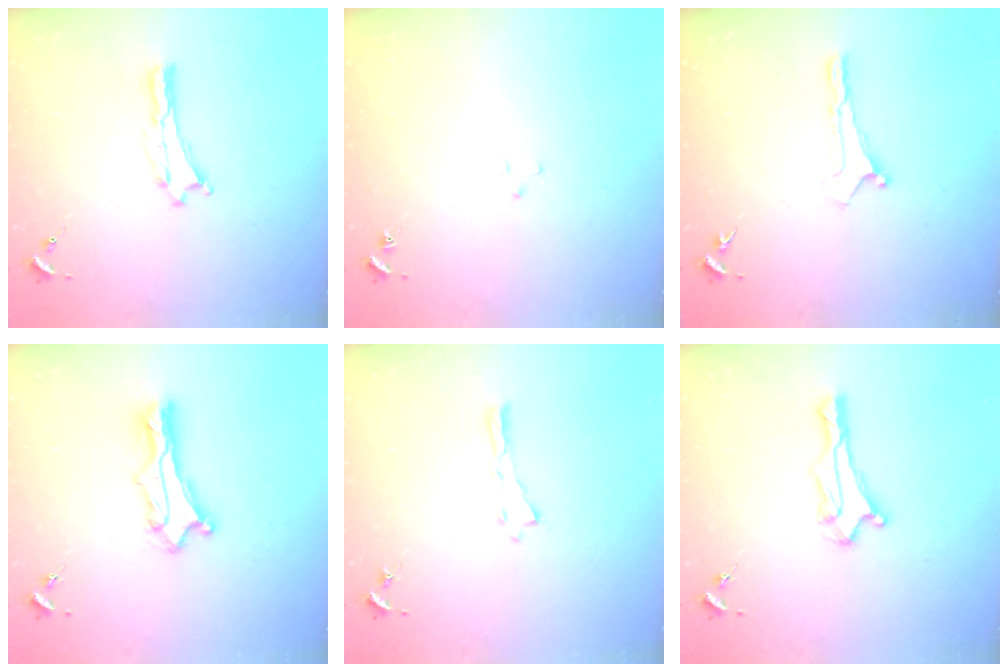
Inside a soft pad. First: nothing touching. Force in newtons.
{"total": 1.9, "press": 1.9, "slide": 0.1}
{"total": 0.0}
{"total": 3.0, "press": 3.0, "slide": 0.2}
{"total": 0.0}
{"total": 2.9, "press": 2.8, "slide": 0.7}